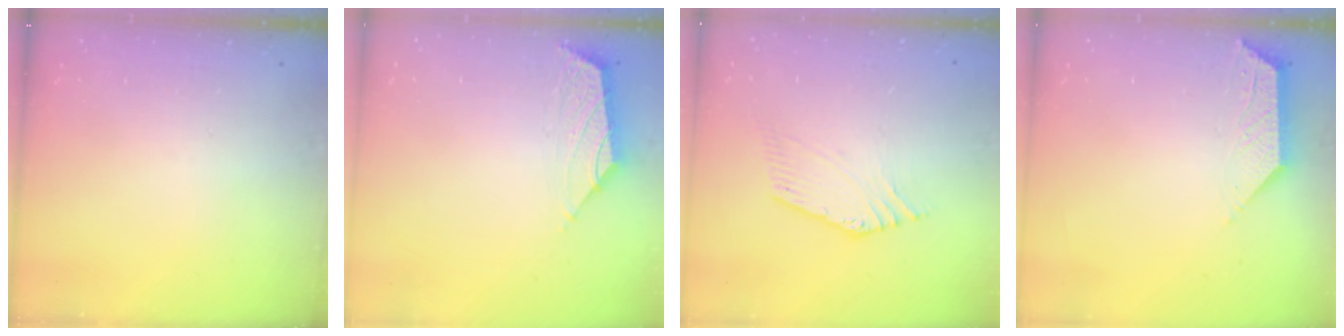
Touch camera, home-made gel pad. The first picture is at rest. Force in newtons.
{"total": 1.6, "press": 1.5, "slide": 0.6}
{"total": 2.8, "press": 2.7, "slide": 0.6}
{"total": 2.9, "press": 2.8, "slide": 0.5}